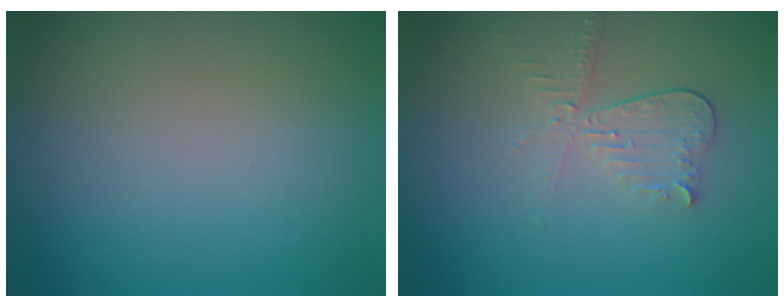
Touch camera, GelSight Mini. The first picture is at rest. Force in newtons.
{"total": 3.0, "press": 2.6, "slide": 1.5}